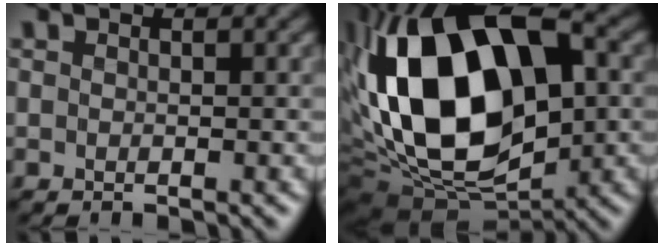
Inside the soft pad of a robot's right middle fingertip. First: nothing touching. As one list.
[{"total": 18.5, "force": [1.6, 11.0, 14.8], "torque": [-0.285, 0.017, 0.021]}]